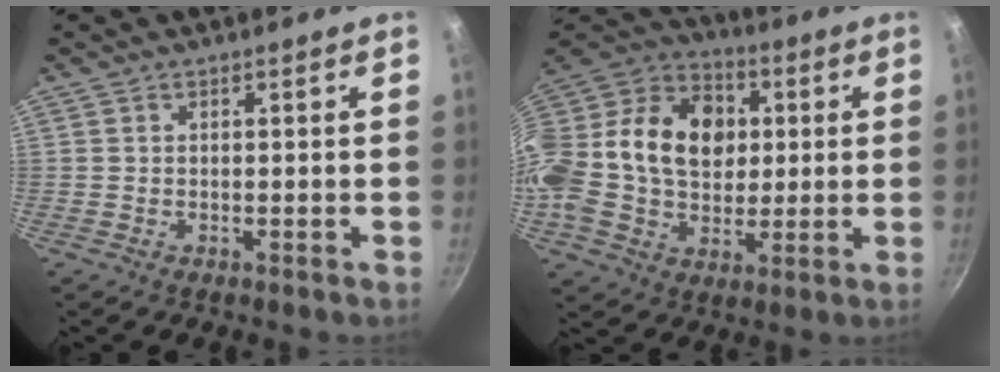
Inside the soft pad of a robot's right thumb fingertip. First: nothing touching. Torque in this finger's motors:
{"motor_torque": [2.49, 2.52, 1.29, -0.70, 0.22]}